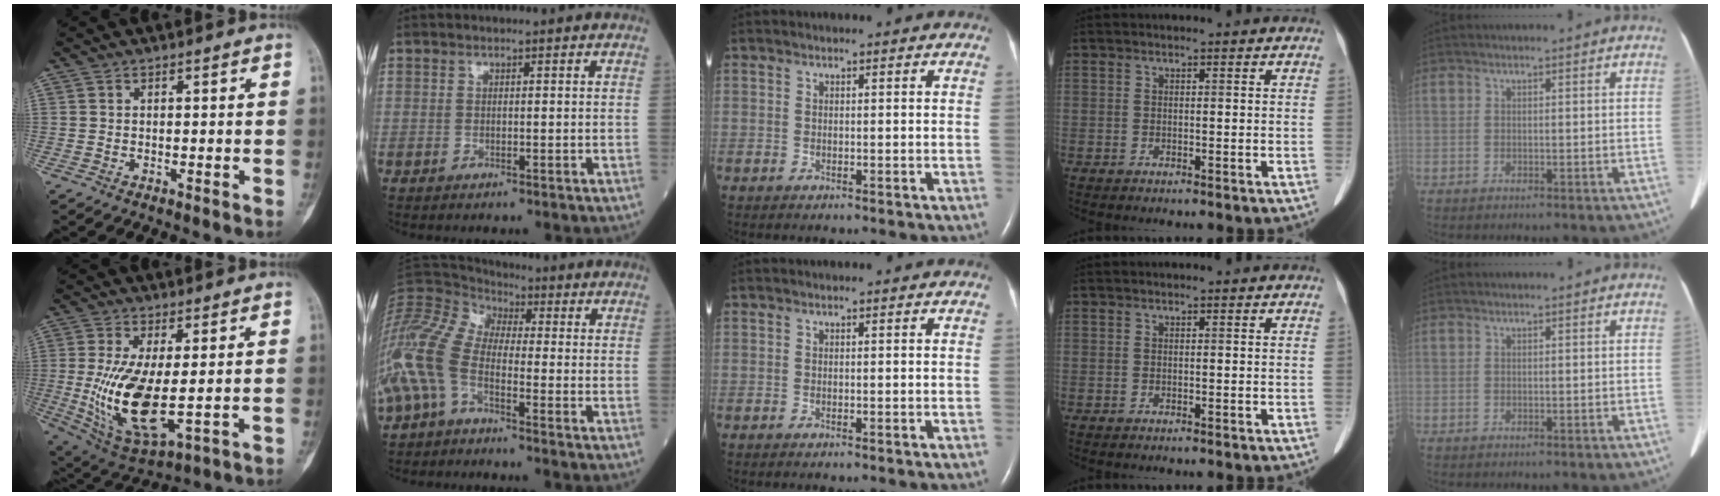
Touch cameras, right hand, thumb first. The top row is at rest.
{"thumb": {"total": 15.2, "force": [-1.1, 6.1, 13.9], "torque": [-0.278, -0.024, 0.003]}, "index": {"total": 12.7, "force": [-5.1, 6.7, 9.6], "torque": [-0.230, 0.029, -0.109]}}